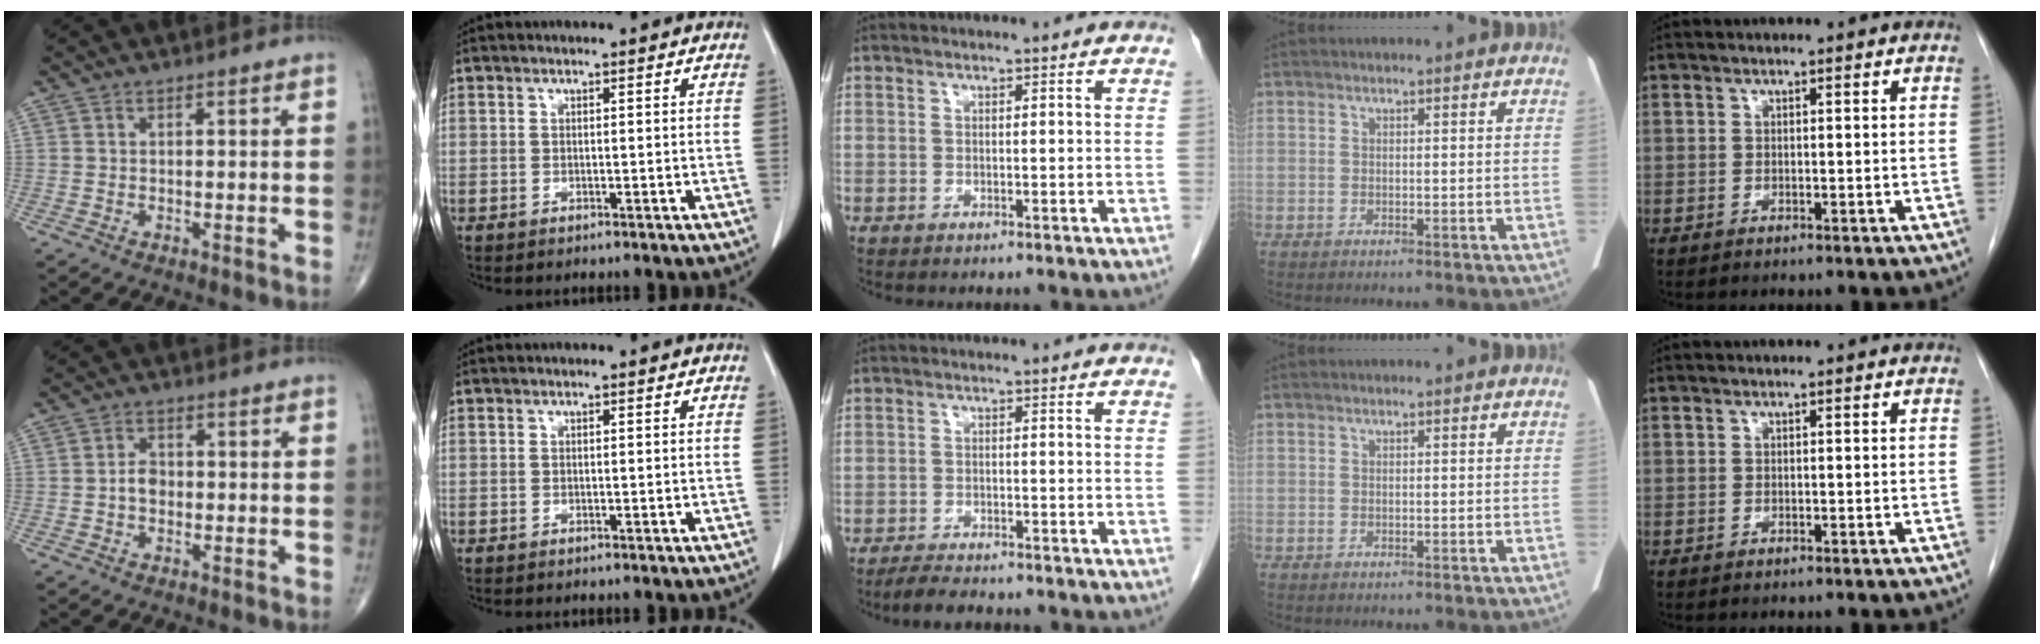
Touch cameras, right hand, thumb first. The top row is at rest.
{"thumb": {"total": 2.9, "force": [-0.5, 2.2, 1.9], "torque": [-0.023, 0.009, -0.015]}, "middle": {"total": 4.3, "force": [-3.8, 0.8, 1.8], "torque": [-0.038, -0.012, -0.064]}}